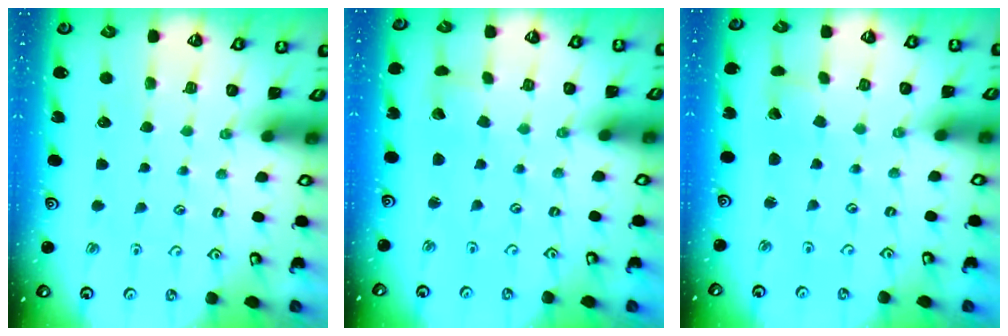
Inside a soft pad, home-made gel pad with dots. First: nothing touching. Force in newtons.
{"total": 3.0, "press": 3.0, "slide": 0.2}
{"total": 1.7, "press": 1.7, "slide": 0.1}